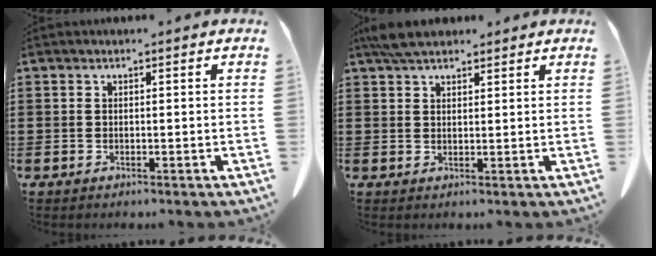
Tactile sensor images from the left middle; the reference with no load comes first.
{"total": 4.5, "force": [3.9, 1.1, 1.9], "torque": [-0.047, -0.004, 0.074]}